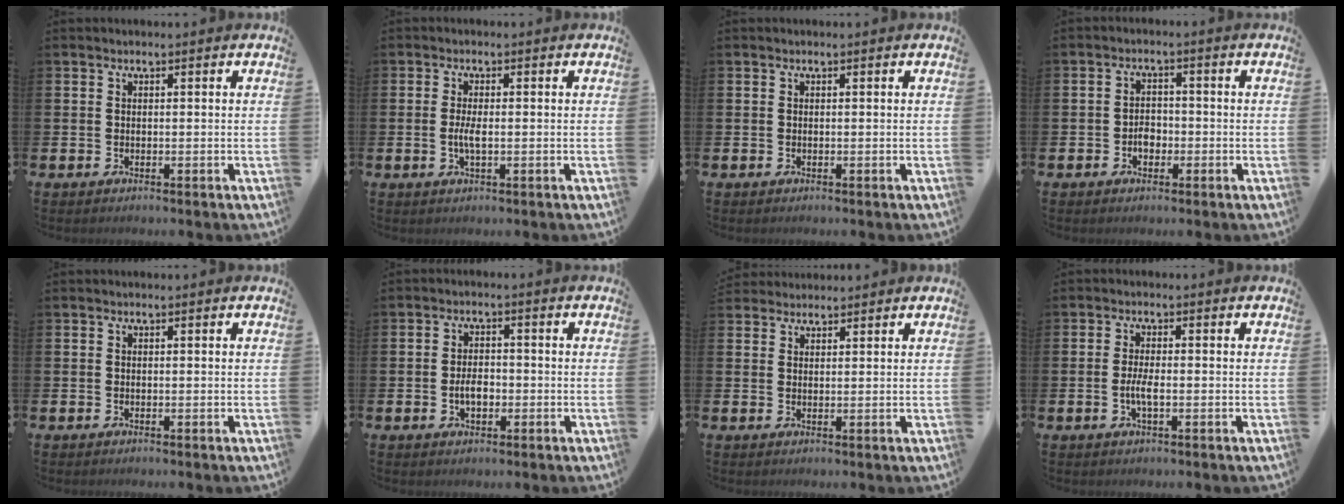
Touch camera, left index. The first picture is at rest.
{"total": 2.3, "force": [-0.3, 0.7, 2.2], "torque": [-0.035, -0.002, -0.006]}
{"total": 0.0}
{"total": 2.4, "force": [-0.8, 1.8, 1.3], "torque": [-0.015, 0.000, -0.020]}
{"total": 0.0}
{"total": 3.1, "force": [-0.7, 1.9, 2.4], "torque": [-0.026, -0.004, -0.019]}
{"total": 2.4, "force": [2.3, 0.7, -0.1], "torque": [-0.002, -0.004, 0.044]}
{"total": 2.7, "force": [-0.6, 0.7, 2.5], "torque": [-0.047, -0.004, -0.014]}